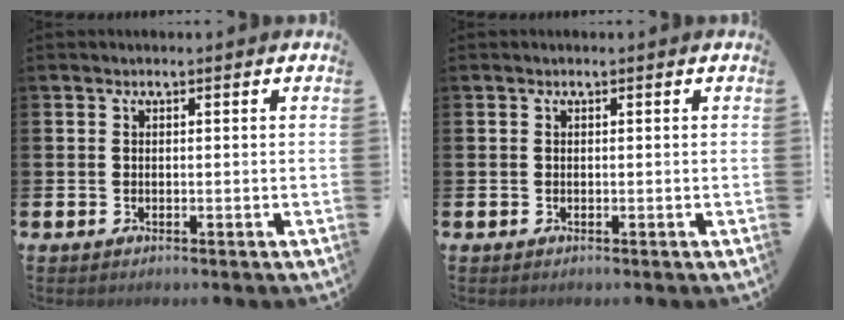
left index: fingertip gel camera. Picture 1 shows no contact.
{"total": 0.0}